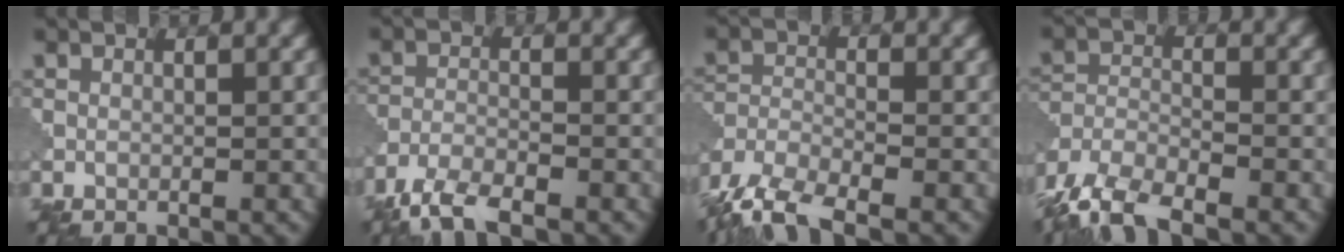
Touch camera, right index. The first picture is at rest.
{"total": 4.5, "force": [-3.7, 1.0, 2.4], "torque": [-0.048, -0.007, -0.081]}
{"total": 7.0, "force": [-5.6, 2.0, 3.8], "torque": [-0.077, -0.011, -0.117]}
{"total": 6.9, "force": [-5.4, 2.2, 3.7], "torque": [-0.073, -0.009, -0.114]}